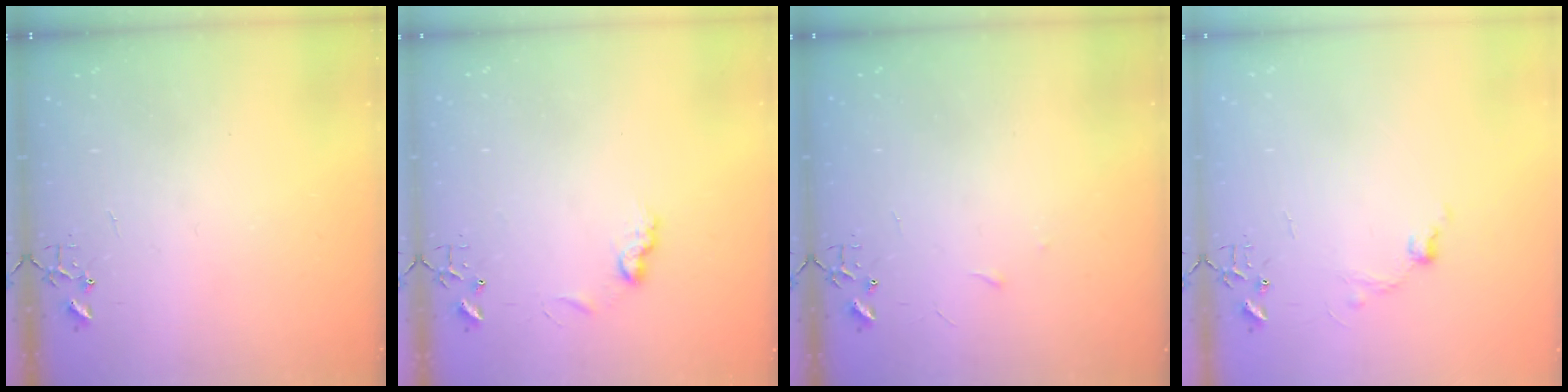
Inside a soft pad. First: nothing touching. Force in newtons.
{"total": 7.6, "press": 7.6, "slide": 0.7}
{"total": 3.4, "press": 3.3, "slide": 0.4}
{"total": 6.8, "press": 6.8, "slide": 0.7}